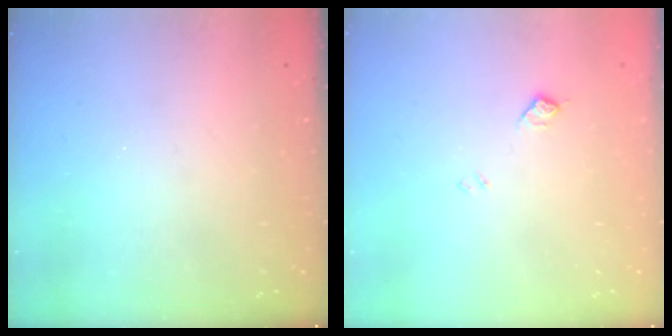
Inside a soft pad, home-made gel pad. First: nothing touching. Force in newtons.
{"total": 6.3, "press": 6.3, "slide": 0.7}